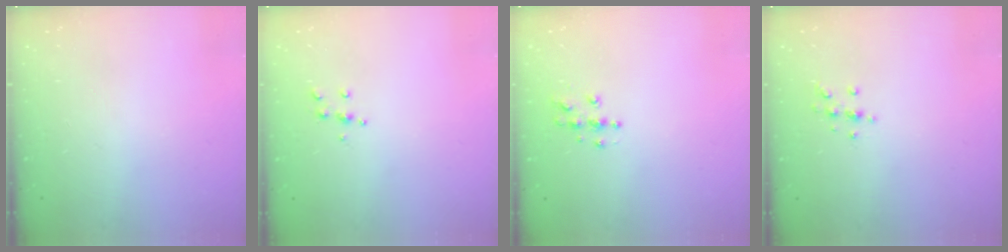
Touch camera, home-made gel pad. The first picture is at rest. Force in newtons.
{"total": 5.0, "press": 5.0, "slide": 0.6}
{"total": 4.3, "press": 4.3, "slide": 0.4}
{"total": 5.6, "press": 5.6, "slide": 0.6}